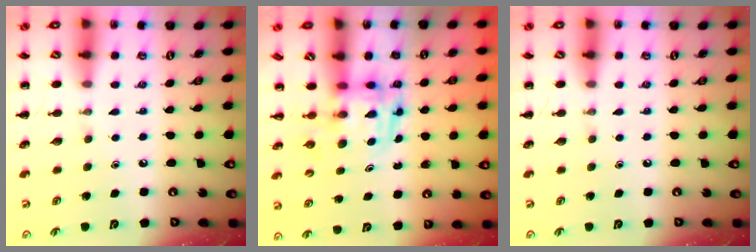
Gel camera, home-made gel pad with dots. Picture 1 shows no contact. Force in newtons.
{"total": 3.9, "press": 3.8, "slide": 0.7}
{"total": 0.0}